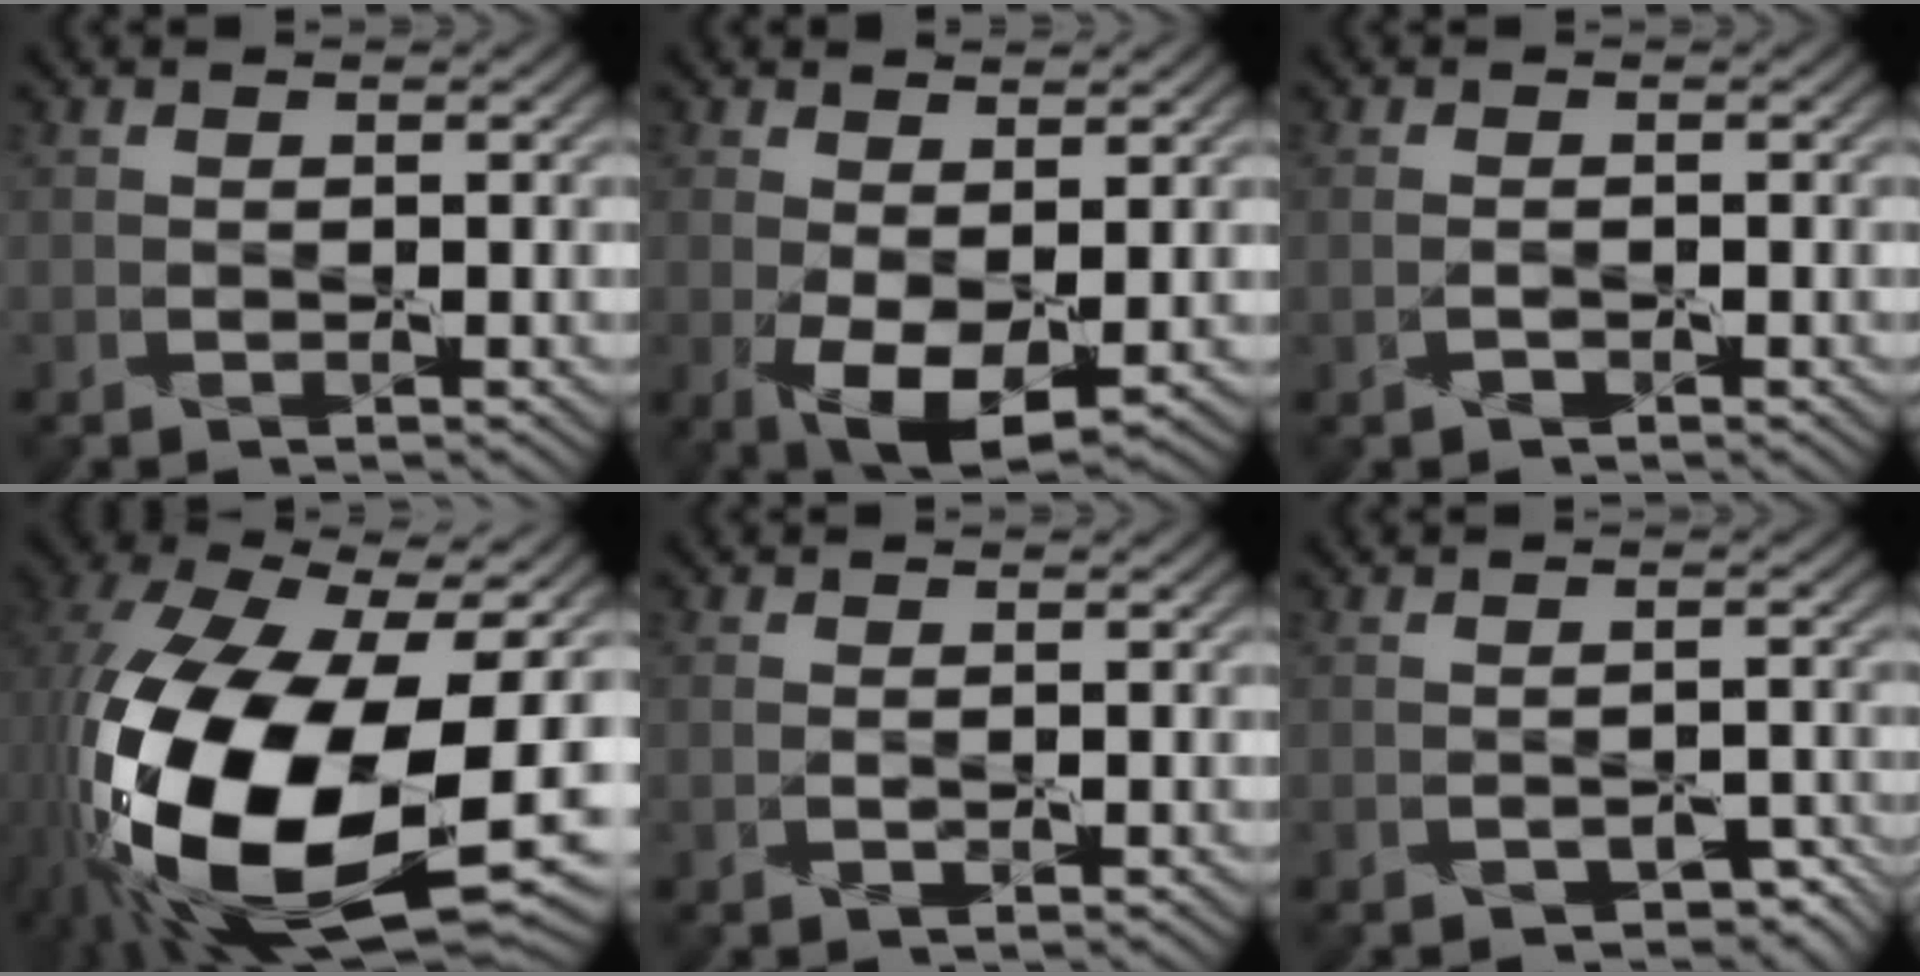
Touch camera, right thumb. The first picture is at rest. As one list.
[{"total": 5.9, "force": [-0.2, 3.0, 5.0], "torque": [-0.110, -0.011, 0.002]}, {"total": 1.2, "force": [-0.5, 0.7, 0.8], "torque": [-0.019, -0.002, -0.008]}, {"total": 21.8, "force": [-5.1, 11.2, 18.0], "torque": [-0.421, -0.060, -0.065]}, {"total": 1.0, "force": [-0.1, 0.6, 0.8], "torque": [-0.020, -0.002, 0.001]}, {"total": 3.5, "force": [-2.2, 2.0, 1.8], "torque": [-0.030, -0.005, -0.020]}]